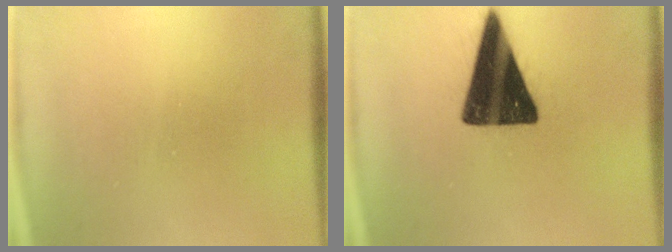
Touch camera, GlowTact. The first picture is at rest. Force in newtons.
{"total": 18.3}